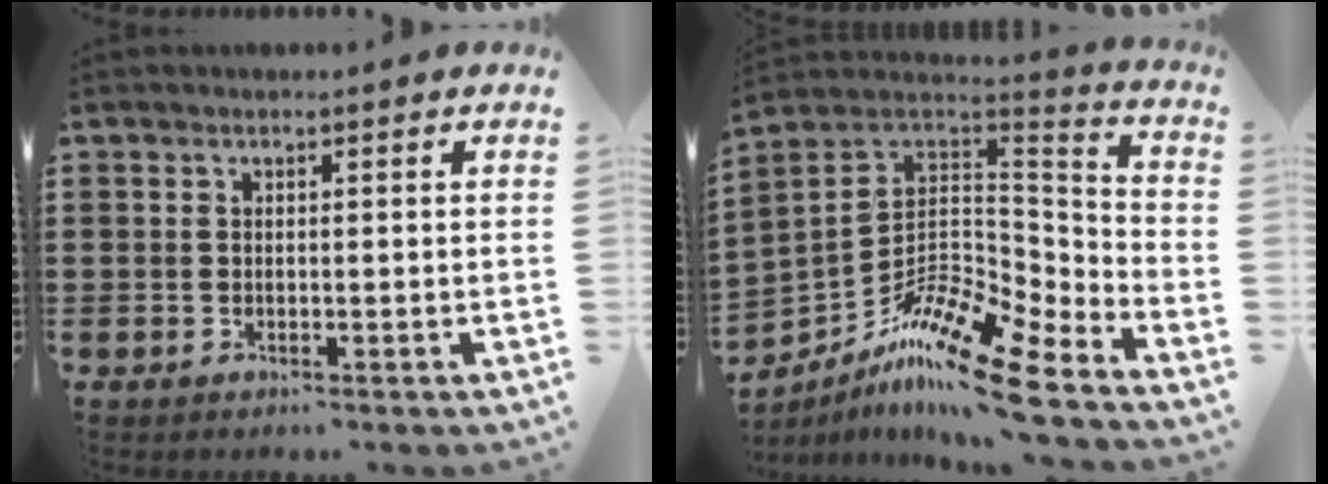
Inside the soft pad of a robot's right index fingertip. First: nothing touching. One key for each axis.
{"total": 14.2, "fx": -10.5, "fy": 2.4, "fz": 9.3, "tx": -0.169, "ty": 0.019, "tz": -0.200}